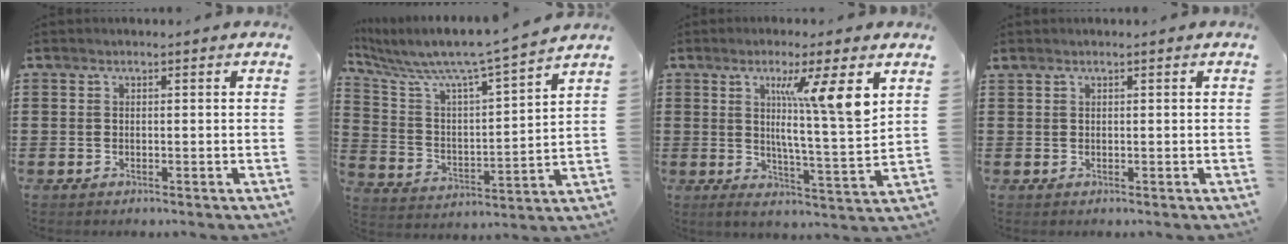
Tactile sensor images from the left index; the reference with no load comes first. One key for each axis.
{"total": 7.3, "fx": 6.5, "fy": -0.1, "fz": 3.3, "tx": -0.095, "ty": -0.053, "tz": 0.101}
{"total": 11.1, "fx": 5.0, "fy": 0.5, "fz": 9.9, "tx": -0.177, "ty": -0.012, "tz": 0.073}
{"total": 0.0}